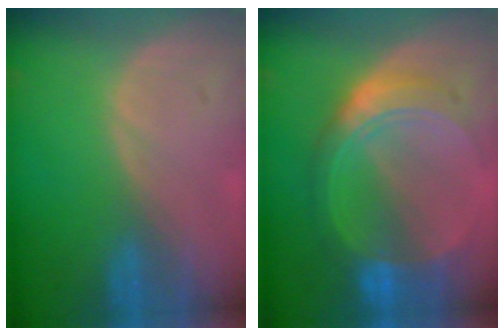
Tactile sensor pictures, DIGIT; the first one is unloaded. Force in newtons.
{"total": 8.7, "press": 8.7, "slide": 0.6}